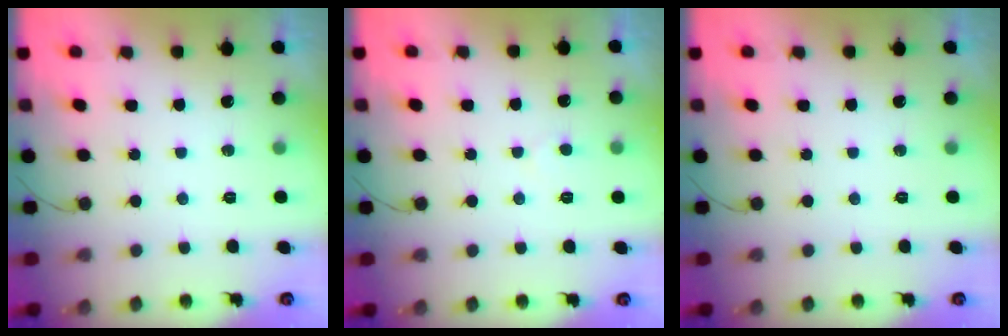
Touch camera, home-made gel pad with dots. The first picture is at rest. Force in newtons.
{"total": 2.3, "press": 2.3, "slide": 0.2}
{"total": 0.0}